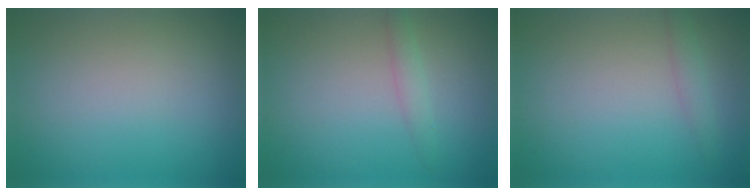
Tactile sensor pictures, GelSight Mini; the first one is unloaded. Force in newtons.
{"total": 1.4, "press": 1.4, "slide": 0.0}
{"total": 1.2, "press": 1.2, "slide": 0.1}